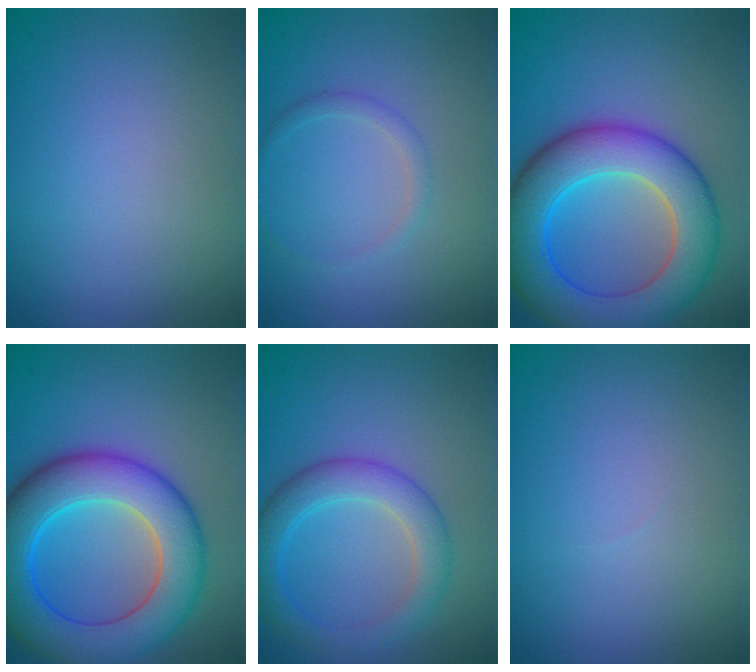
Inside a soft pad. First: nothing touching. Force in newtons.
{"total": 1.2, "press": 1.2, "slide": 0.1}
{"total": 9.9, "press": 9.9, "slide": 0.2}
{"total": 10.1, "press": 10.1, "slide": 0.3}
{"total": 4.2, "press": 4.2, "slide": 0.2}
{"total": 0.0}